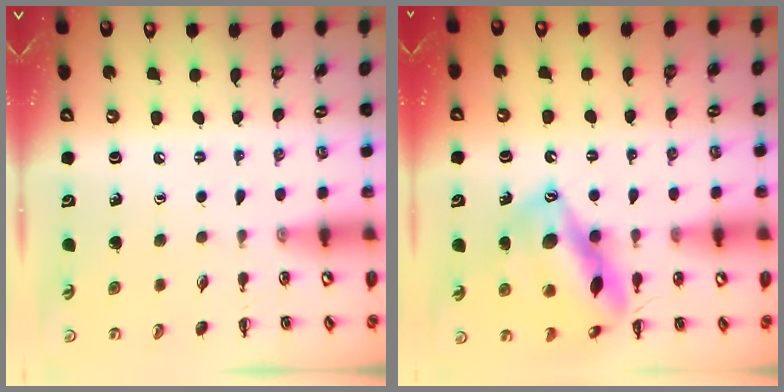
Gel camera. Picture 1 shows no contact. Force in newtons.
{"total": 17.3, "press": 17.1, "slide": 2.6}